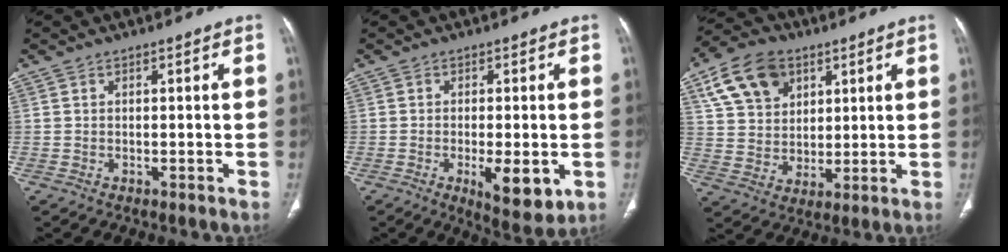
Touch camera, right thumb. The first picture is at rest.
{"total": 8.6, "force": [-2.3, 3.0, 7.7], "torque": [-0.105, -0.017, -0.030]}
{"total": 13.9, "force": [6.3, 10.2, 7.1], "torque": [-0.105, -0.010, 0.118]}